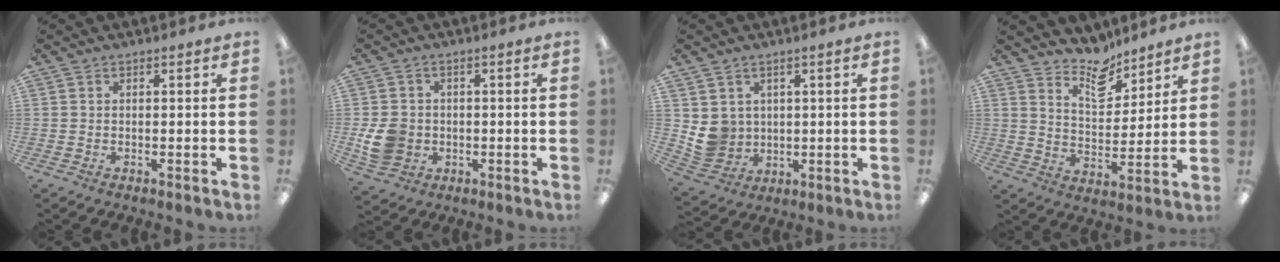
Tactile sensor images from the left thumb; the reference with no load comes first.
{"total": 7.2, "force": [-1.1, 6.3, 3.4], "torque": [-0.080, 0.010, -0.017]}
{"total": 6.3, "force": [2.0, 5.9, 1.0], "torque": [-0.031, -0.012, 0.047]}
{"total": 9.7, "force": [8.4, 4.0, 2.7], "torque": [-0.036, -0.059, 0.154]}